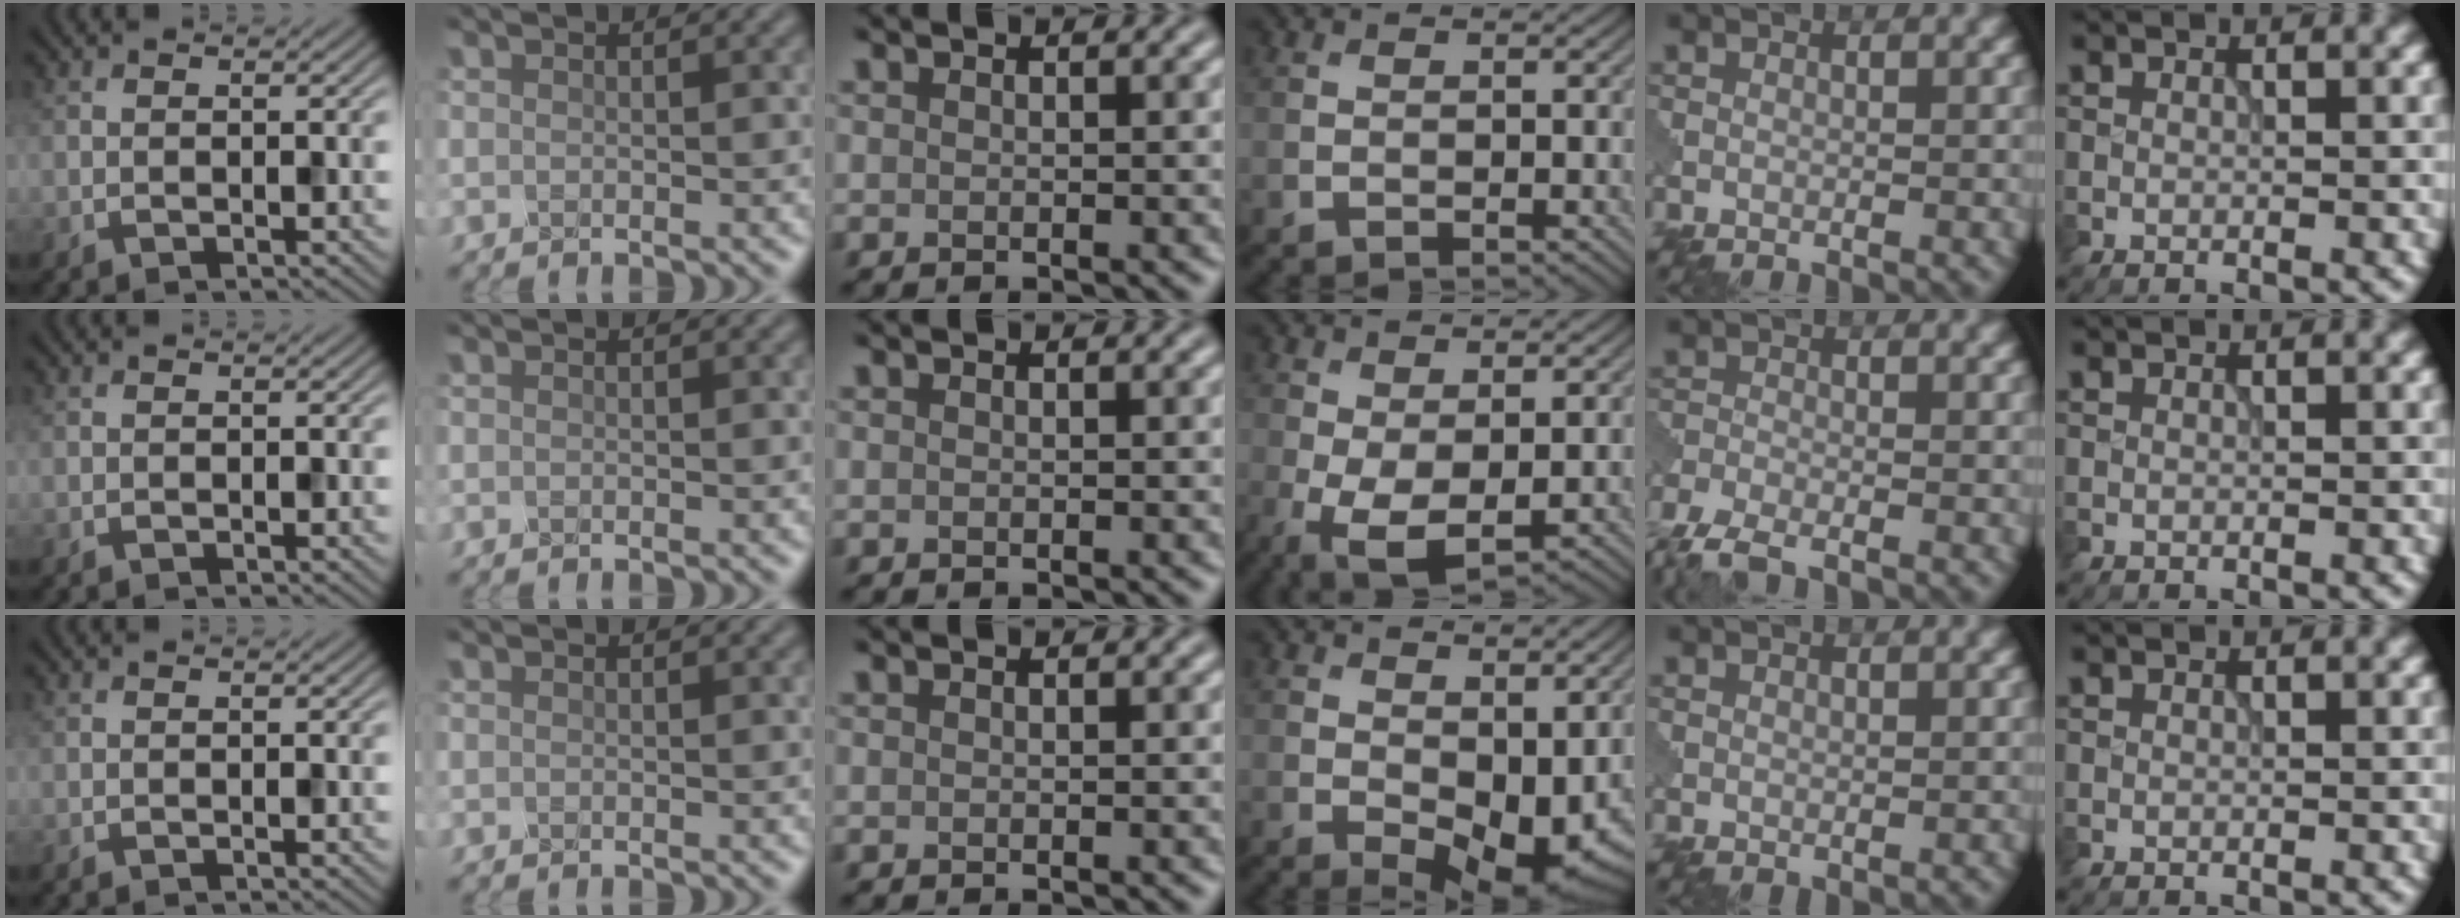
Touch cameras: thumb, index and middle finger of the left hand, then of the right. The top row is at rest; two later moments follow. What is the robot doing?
{"motion": "squeeze", "object": "foam earplug"}